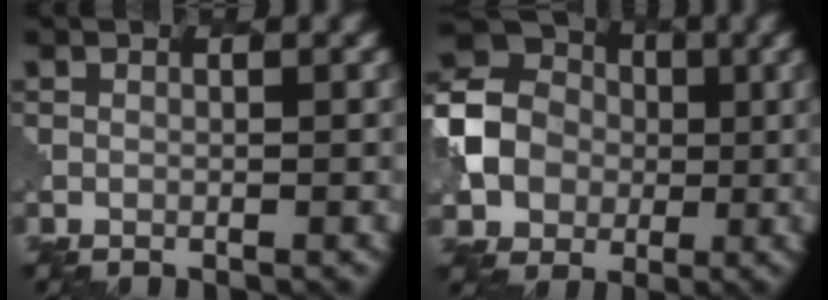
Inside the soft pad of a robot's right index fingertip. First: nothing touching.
{"total": 9.4, "force": [-0.1, 8.4, 4.2], "torque": [-0.104, 0.004, -0.026]}